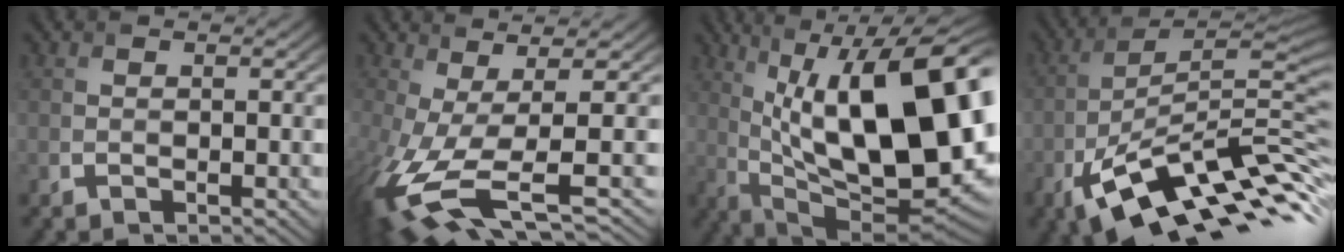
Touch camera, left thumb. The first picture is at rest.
{"total": 9.8, "force": [-2.8, 2.7, 9.0], "torque": [-0.187, -0.016, -0.046]}
{"total": 19.7, "force": [3.3, 7.5, 17.9], "torque": [-0.284, 0.023, 0.063]}
{"total": 15.0, "force": [-7.2, 4.3, 12.4], "torque": [-0.224, -0.003, -0.129]}